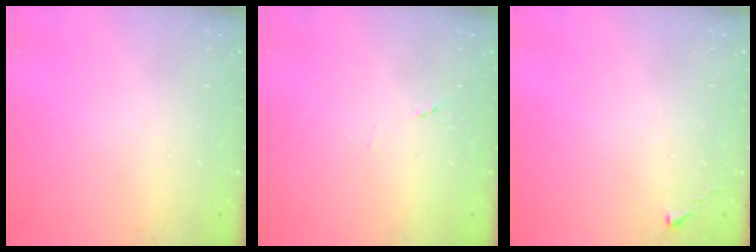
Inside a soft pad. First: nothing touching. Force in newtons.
{"total": 4.9, "press": 4.7, "slide": 1.1}
{"total": 2.7, "press": 2.6, "slide": 0.4}